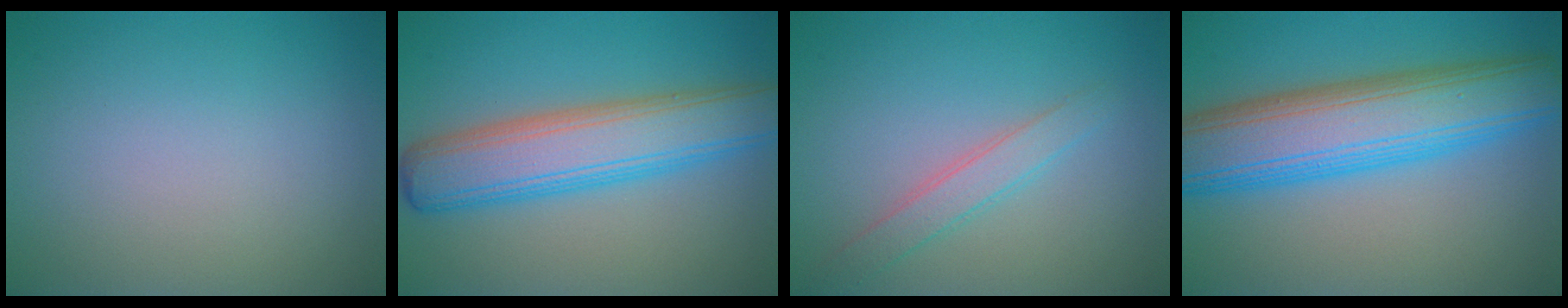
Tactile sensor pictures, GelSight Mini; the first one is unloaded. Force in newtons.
{"total": 7.7, "press": 7.7, "slide": 0.4}
{"total": 2.2, "press": 2.2, "slide": 0.1}
{"total": 10.6, "press": 10.6, "slide": 0.3}